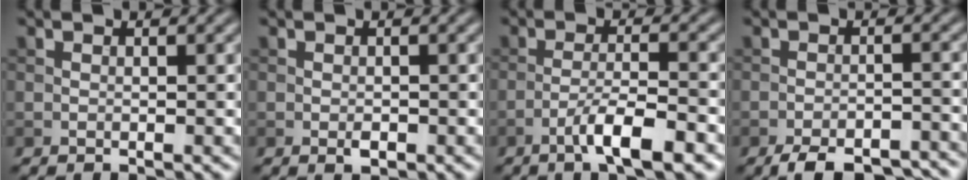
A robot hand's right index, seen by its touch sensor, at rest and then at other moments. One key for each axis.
{"total": 1.0, "fx": -0.4, "fy": 0.5, "fz": 0.7, "tx": -0.010, "ty": 0.000, "tz": -0.005}
{"total": 5.2, "fx": -3.0, "fy": 0.8, "fz": 4.1, "tx": -0.071, "ty": 0.006, "tz": -0.055}
{"total": 7.1, "fx": -6.0, "fy": 2.0, "fz": 3.2, "tx": -0.047, "ty": -0.008, "tz": -0.085}